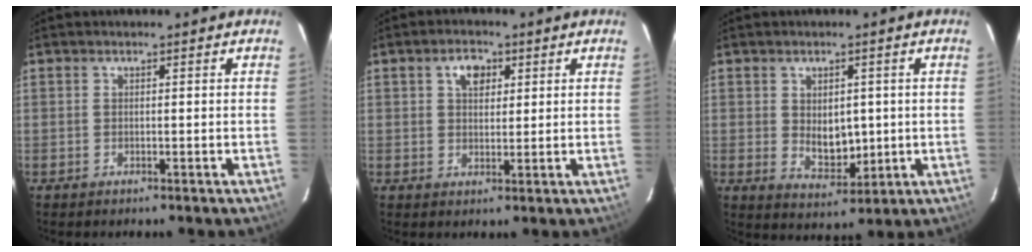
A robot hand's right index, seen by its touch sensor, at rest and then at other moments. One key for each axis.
{"total": 4.2, "fx": 1.7, "fy": 2.7, "fz": 2.7, "tx": -0.042, "ty": 0.013, "tz": 0.031}
{"total": 6.3, "fx": 0.4, "fy": 4.4, "fz": 4.6, "tx": -0.075, "ty": -0.007, "tz": 0.020}